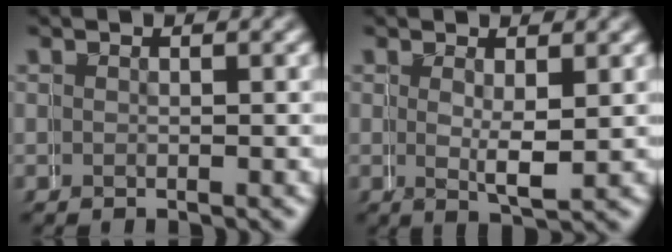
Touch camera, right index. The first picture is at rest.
{"total": 1.7, "force": [1.1, 0.1, 1.3], "torque": [-0.019, -0.004, 0.023]}